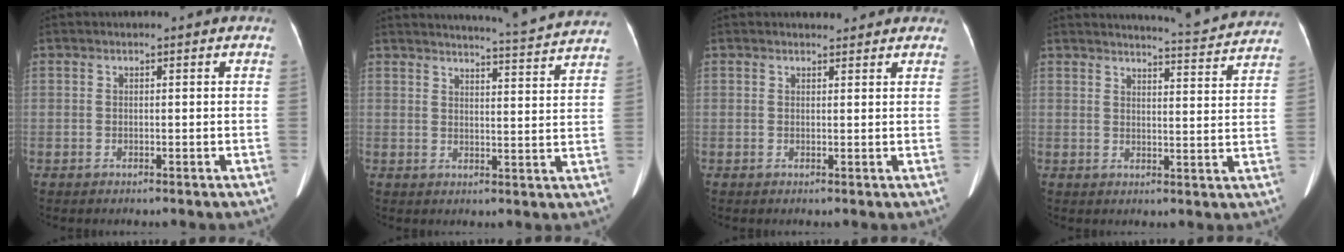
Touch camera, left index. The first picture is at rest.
{"total": 13.9, "force": [13.4, -1.0, 3.5], "torque": [-0.060, -0.040, 0.153]}
{"total": 2.8, "force": [2.6, 1.0, 0.6], "torque": [-0.007, 0.008, 0.027]}
{"total": 11.0, "force": [10.8, -0.2, 2.0], "torque": [-0.030, -0.027, 0.120]}